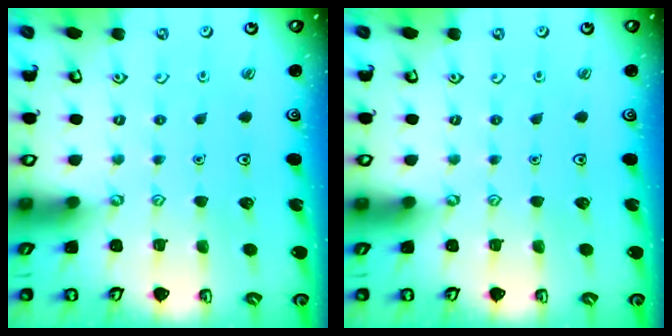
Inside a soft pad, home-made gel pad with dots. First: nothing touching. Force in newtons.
{"total": 0.0}